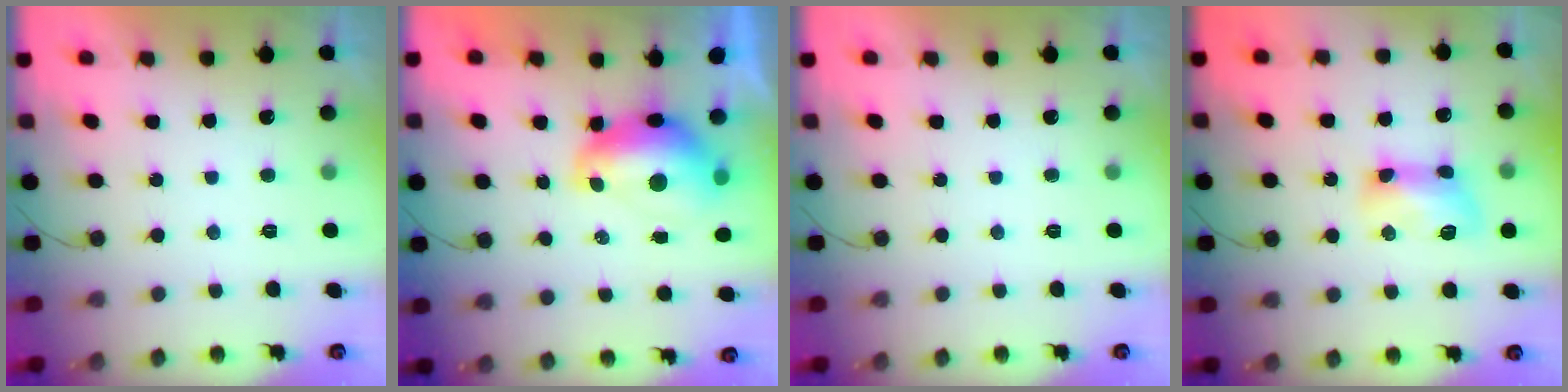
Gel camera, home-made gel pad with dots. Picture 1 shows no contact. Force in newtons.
{"total": 10.9, "press": 10.9, "slide": 0.9}
{"total": 0.0}
{"total": 9.5, "press": 9.4, "slide": 0.8}